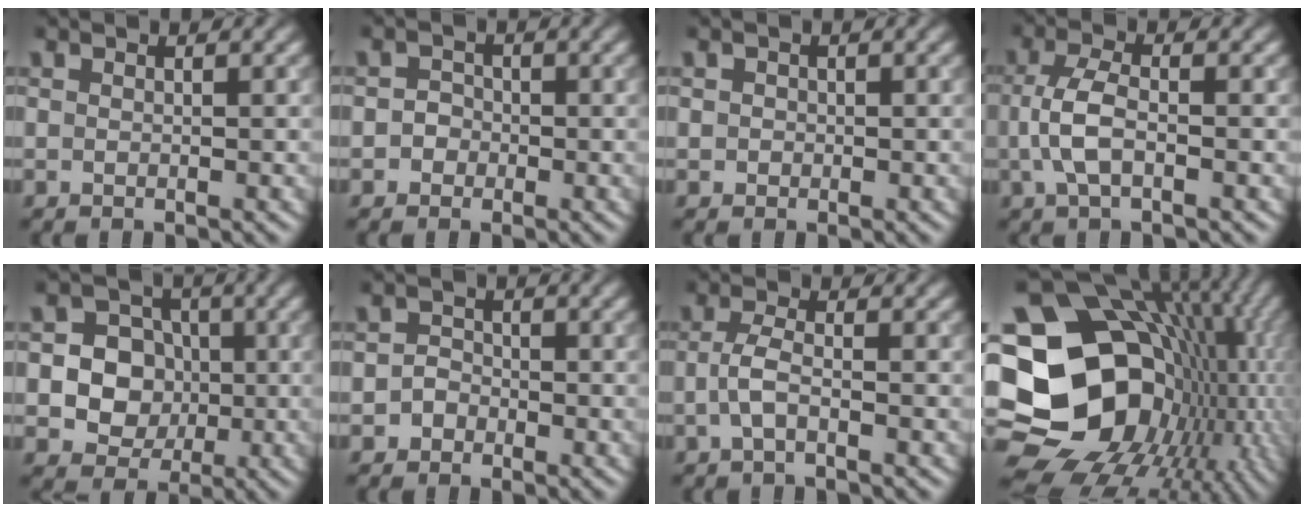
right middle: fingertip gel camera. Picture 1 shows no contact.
{"total": 1.4, "force": [-0.4, 1.3, 0.4], "torque": [0.014, 0.002, -0.015]}
{"total": 0.8, "force": [0.1, 0.7, 0.1], "torque": [0.005, -0.003, -0.001]}
{"total": 3.3, "force": [-0.7, 1.3, 3.0], "torque": [-0.068, 0.002, -0.017]}
{"total": 7.7, "force": [-0.1, 7.2, 2.8], "torque": [-0.047, 0.026, -0.021]}
{"total": 1.5, "force": [-0.7, 1.3, 0.3], "torque": [0.008, 0.005, -0.018]}
{"total": 2.1, "force": [-0.7, 0.6, 1.9], "torque": [-0.042, 0.003, -0.019]}
{"total": 22.4, "force": [-2.2, 18.3, 12.7], "torque": [-0.201, 0.008, -0.053]}